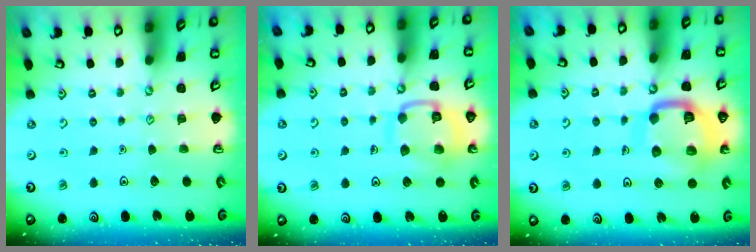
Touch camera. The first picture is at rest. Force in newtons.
{"total": 13.1, "press": 13.1, "slide": 1.4}
{"total": 15.9, "press": 15.9, "slide": 1.6}